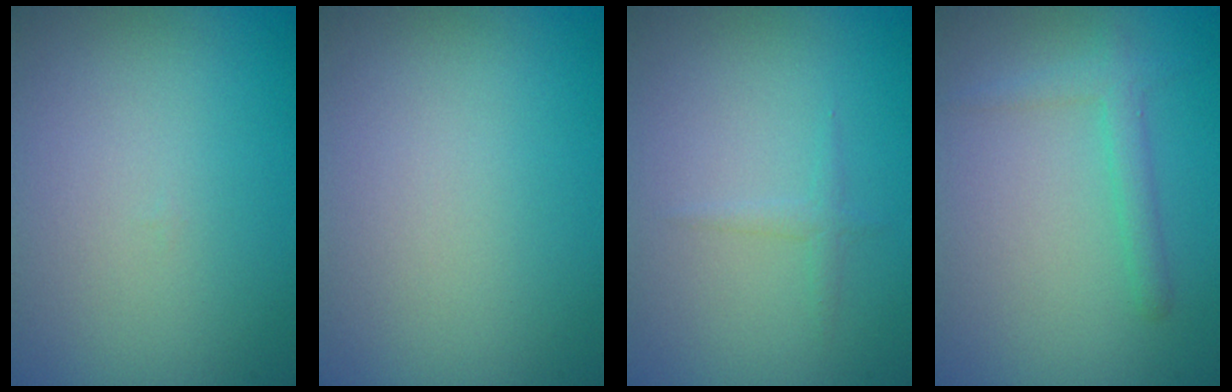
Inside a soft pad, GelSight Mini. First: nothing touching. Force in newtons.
{"total": 0.0}
{"total": 0.9, "press": 0.9, "slide": 0.0}
{"total": 1.9, "press": 1.9, "slide": 0.1}